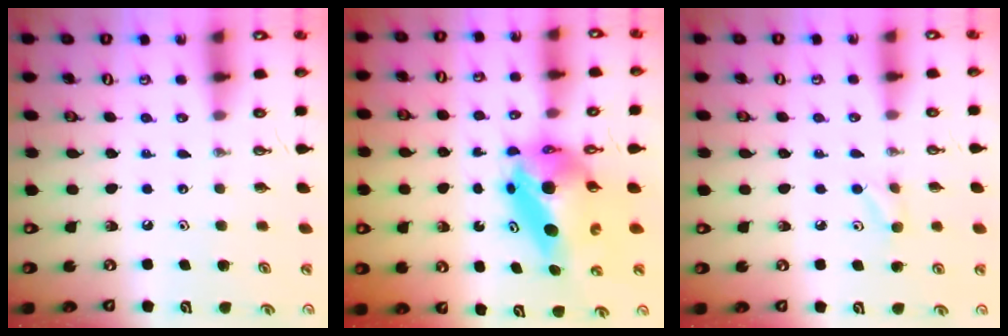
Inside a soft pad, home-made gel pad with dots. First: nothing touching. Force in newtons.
{"total": 8.6, "press": 8.6, "slide": 0.7}
{"total": 4.5, "press": 4.5, "slide": 0.8}